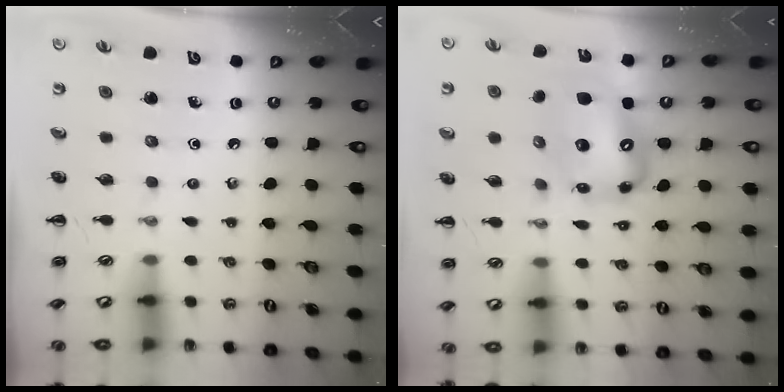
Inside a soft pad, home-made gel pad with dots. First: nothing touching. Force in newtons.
{"total": 13.1, "press": 12.7, "slide": 3.3}